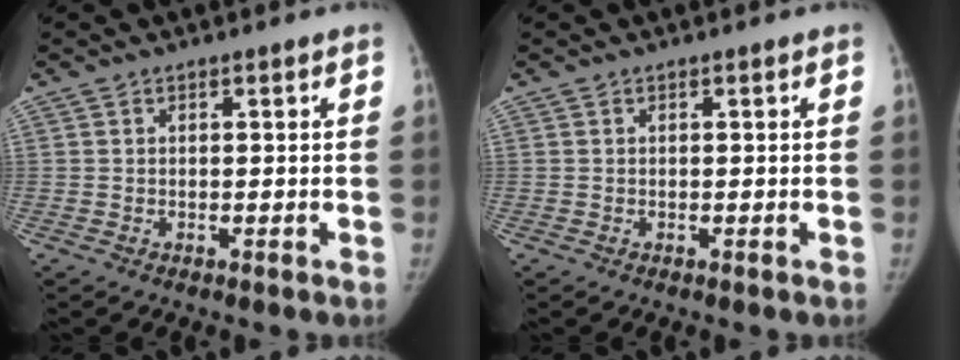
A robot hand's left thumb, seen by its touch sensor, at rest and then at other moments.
{"total": 0.0}